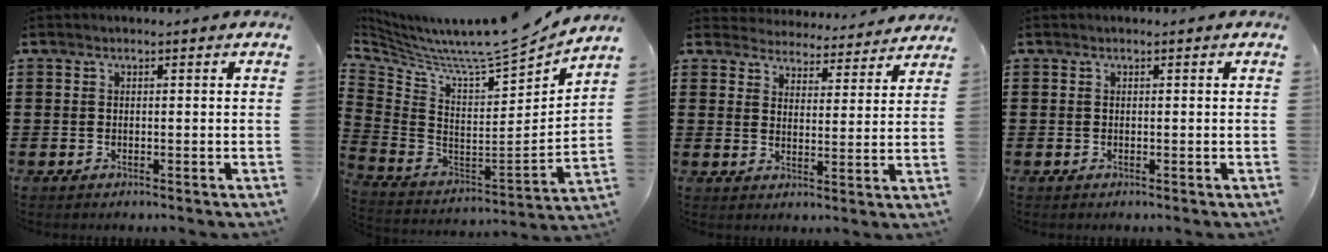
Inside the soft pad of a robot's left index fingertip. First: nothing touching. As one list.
[{"total": 8.6, "force": [7.9, -0.5, 3.4], "torque": [-0.094, -0.076, 0.118]}, {"total": 4.3, "force": [4.3, 0.3, -0.3], "torque": [-0.020, -0.033, 0.072]}, {"total": 0.0}]